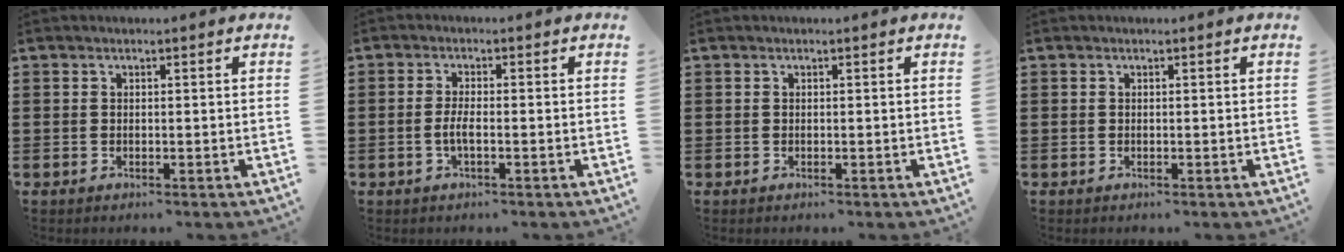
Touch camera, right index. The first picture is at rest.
{"total": 2.5, "force": [-0.8, 0.5, 2.4], "torque": [-0.057, -0.005, -0.019]}
{"total": 0.0}
{"total": 0.0}